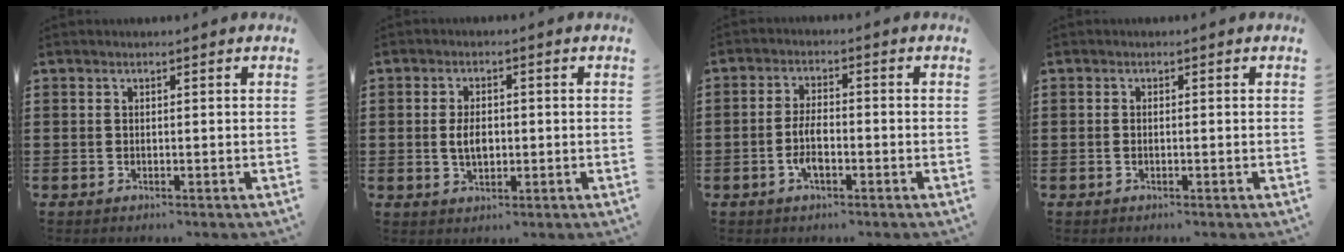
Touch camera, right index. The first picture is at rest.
{"total": 3.9, "force": [-0.3, 1.9, 3.3], "torque": [-0.064, -0.004, -0.009]}
{"total": 4.6, "force": [-1.6, 1.6, 4.1], "torque": [-0.099, -0.007, -0.035]}
{"total": 0.5, "force": [-0.3, 0.0, 0.4], "torque": [-0.009, -0.006, -0.004]}